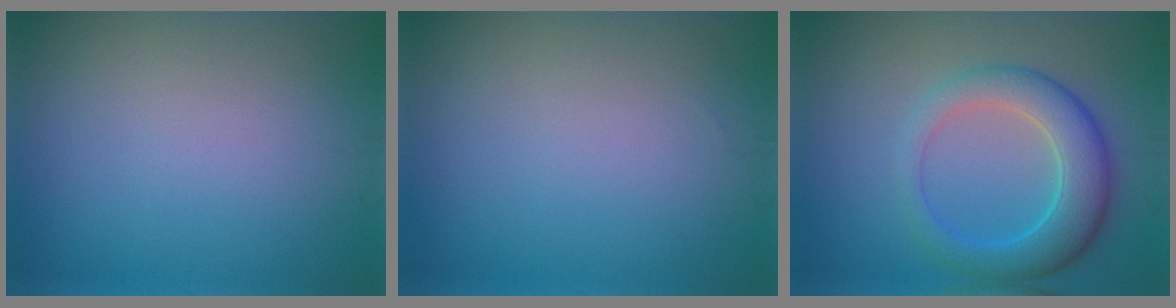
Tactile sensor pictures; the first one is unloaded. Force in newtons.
{"total": 0.0}
{"total": 5.8, "press": 5.8, "slide": 0.5}